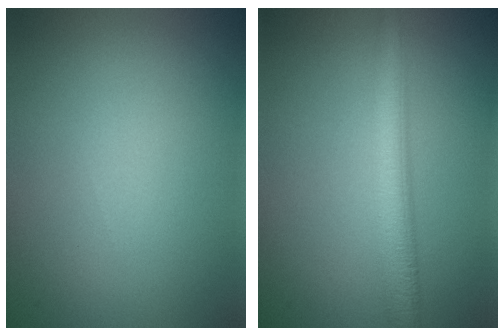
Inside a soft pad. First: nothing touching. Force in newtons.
{"total": 4.8, "press": 4.8, "slide": 0.1}